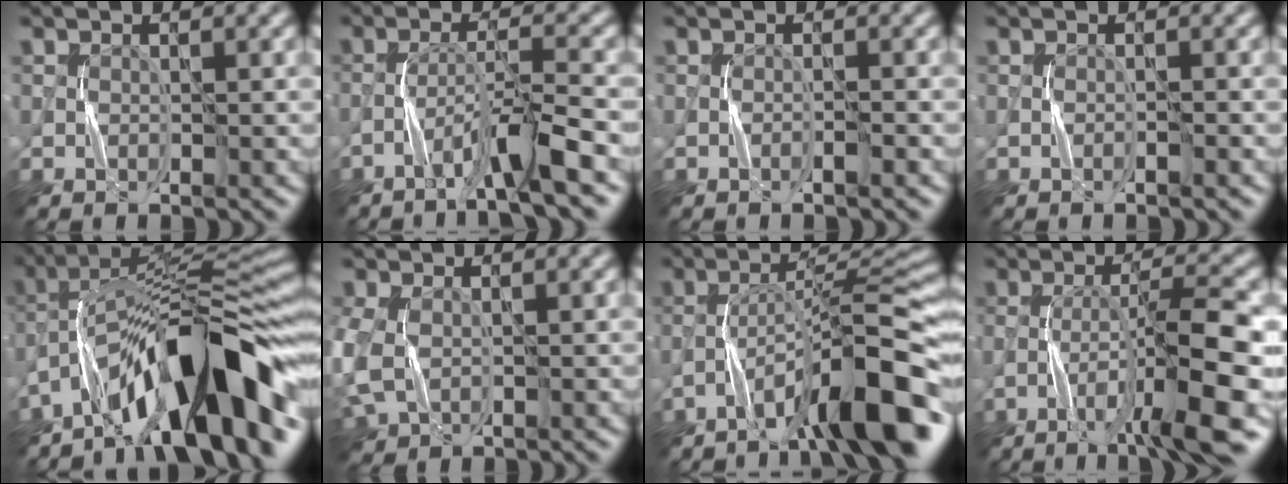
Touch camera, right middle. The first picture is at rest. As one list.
[{"total": 4.7, "force": [-3.0, 0.1, 3.5], "torque": [-0.061, 0.013, -0.062]}, {"total": 0.9, "force": [-0.6, 0.1, 0.7], "torque": [-0.013, 0.007, -0.014]}, {"total": 0.6, "force": [-0.4, 0.1, 0.5], "torque": [-0.007, 0.006, -0.010]}, {"total": 12.9, "force": [-7.0, 3.5, 10.3], "torque": [-0.150, 0.038, -0.115]}, {"total": 4.2, "force": [-0.2, 3.1, 2.8], "torque": [-0.091, -0.006, -0.007]}, {"total": 9.9, "force": [-6.0, 1.4, 7.8], "torque": [-0.113, 0.026, -0.096]}, {"total": 9.1, "force": [-4.1, 1.3, 8.1], "torque": [-0.123, 0.012, -0.068]}]